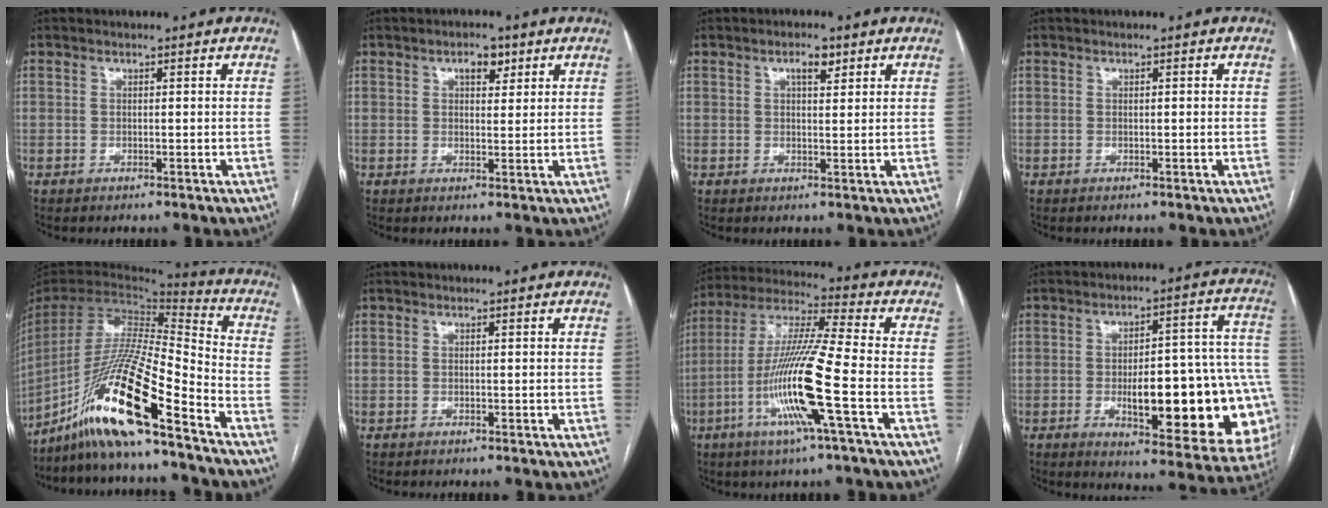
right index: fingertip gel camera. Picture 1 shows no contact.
{"total": 3.2, "force": [1.7, 1.6, 2.2], "torque": [-0.034, 0.007, 0.028]}
{"total": 2.8, "force": [1.5, 1.0, 2.1], "torque": [-0.036, 0.003, 0.025]}
{"total": 0.0}
{"total": 19.3, "force": [-13.2, 0.3, 14.1], "torque": [-0.300, -0.026, -0.250]}
{"total": 0.0}
{"total": 15.7, "force": [-5.0, -0.5, 14.9], "torque": [-0.301, -0.012, -0.103]}
{"total": 24.4, "force": [-5.1, 6.6, 23.0], "torque": [-0.212, 0.026, -0.047]}